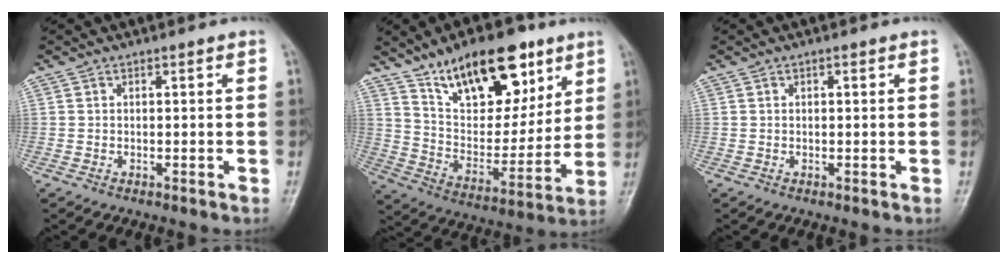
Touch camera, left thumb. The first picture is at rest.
{"total": 20.7, "force": [12.5, 9.8, 13.3], "torque": [-0.159, -0.056, 0.220]}
{"total": 0.6, "force": [0.2, 0.3, 0.5], "torque": [-0.007, 0.000, 0.004]}